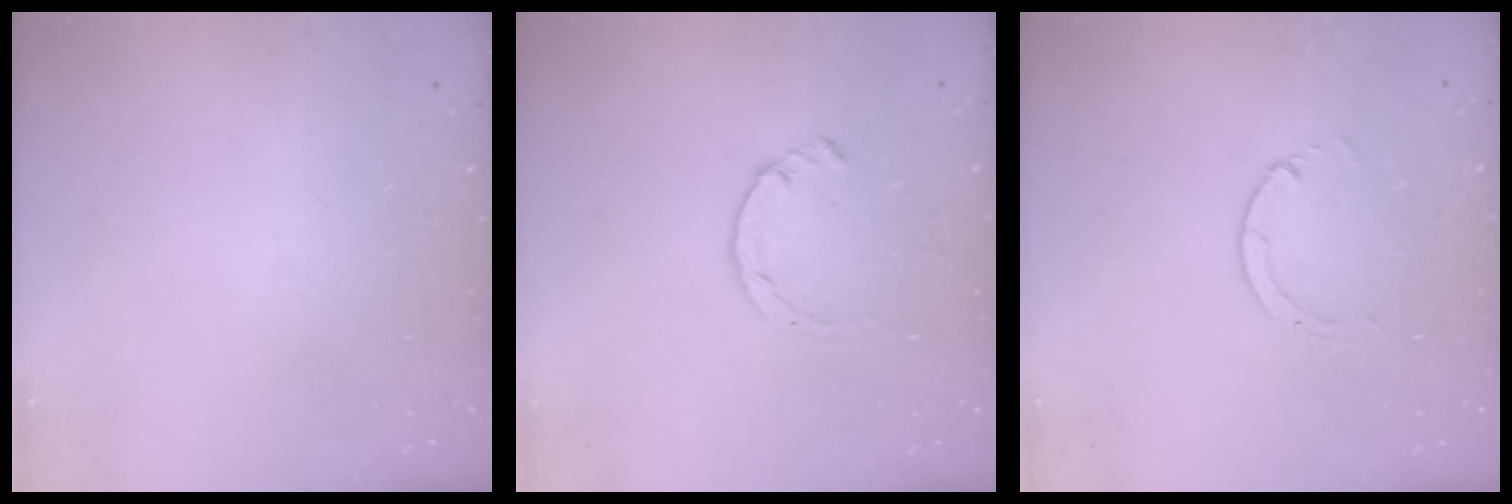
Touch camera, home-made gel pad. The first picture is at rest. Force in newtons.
{"total": 2.8, "press": 2.8, "slide": 0.4}
{"total": 1.3, "press": 1.3, "slide": 0.2}